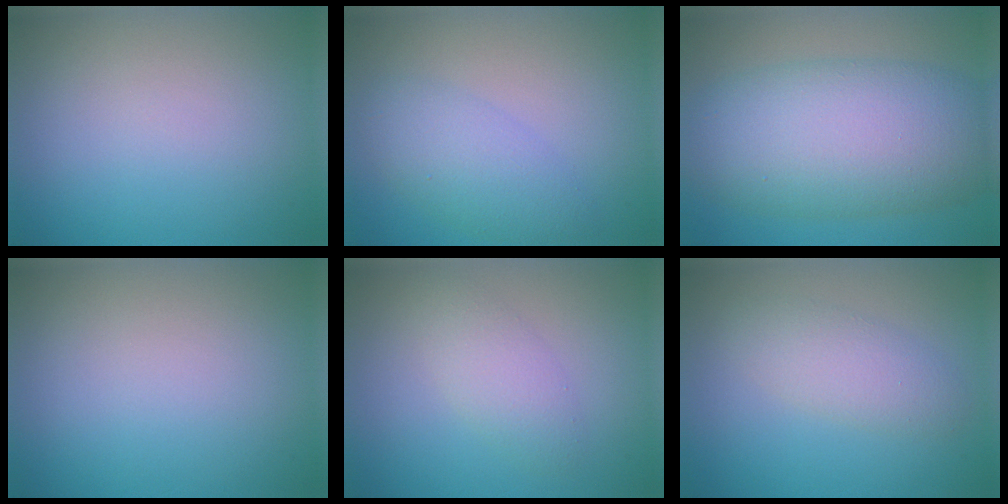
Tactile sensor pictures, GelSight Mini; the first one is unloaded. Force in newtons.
{"total": 3.6, "press": 3.6, "slide": 0.0}
{"total": 10.9, "press": 10.9, "slide": 0.3}
{"total": 0.0}
{"total": 2.5, "press": 2.5, "slide": 0.2}
{"total": 2.8, "press": 2.8, "slide": 0.0}